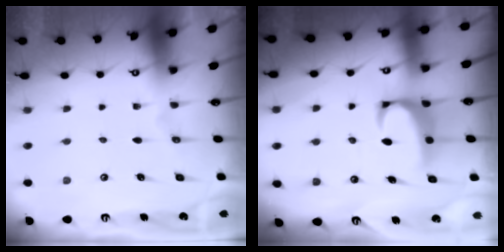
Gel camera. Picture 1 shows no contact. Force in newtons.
{"total": 3.0, "press": 2.8, "slide": 1.0}